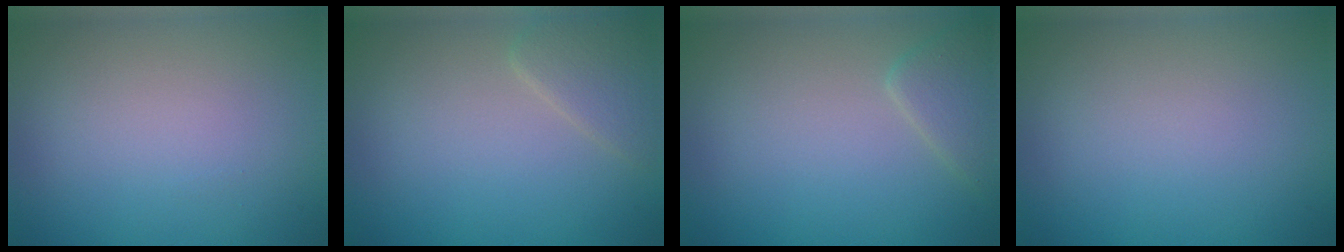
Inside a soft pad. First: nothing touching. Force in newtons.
{"total": 2.2, "press": 2.2, "slide": 0.1}
{"total": 2.2, "press": 2.2, "slide": 0.2}
{"total": 0.0}